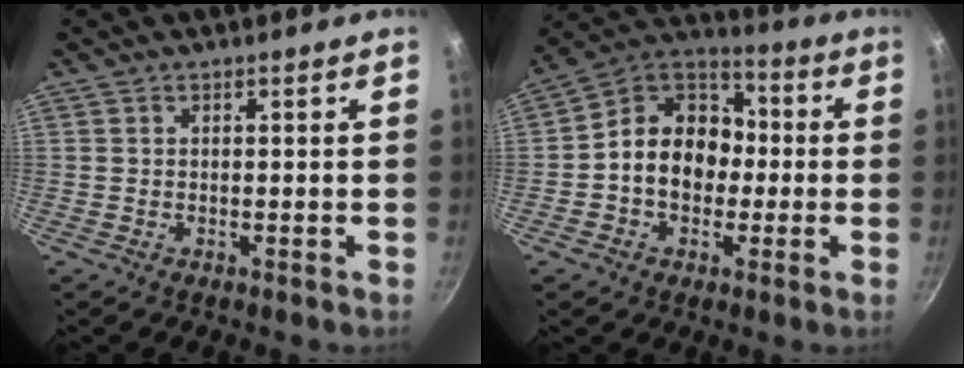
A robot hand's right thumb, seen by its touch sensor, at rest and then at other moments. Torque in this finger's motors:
{"motor_torque": [-0.03, 0.66, 0.27, 0.22, 0.11]}